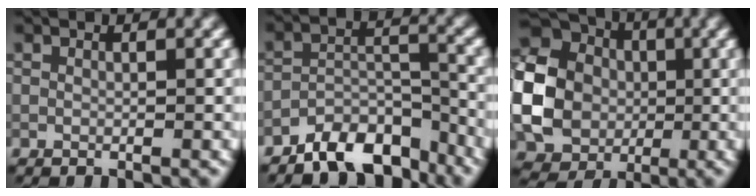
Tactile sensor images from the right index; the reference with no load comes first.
{"total": 6.6, "force": [-5.2, 2.8, 3.0], "torque": [-0.037, -0.001, -0.096]}
{"total": 14.0, "force": [-0.4, 12.5, 6.3], "torque": [-0.159, -0.002, -0.042]}